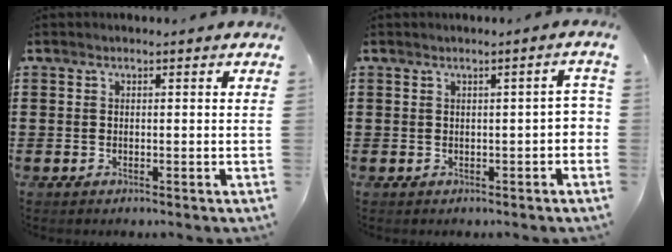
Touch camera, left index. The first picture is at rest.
{"total": 2.1, "force": [-0.2, 0.1, 2.1], "torque": [-0.036, -0.002, -0.004]}